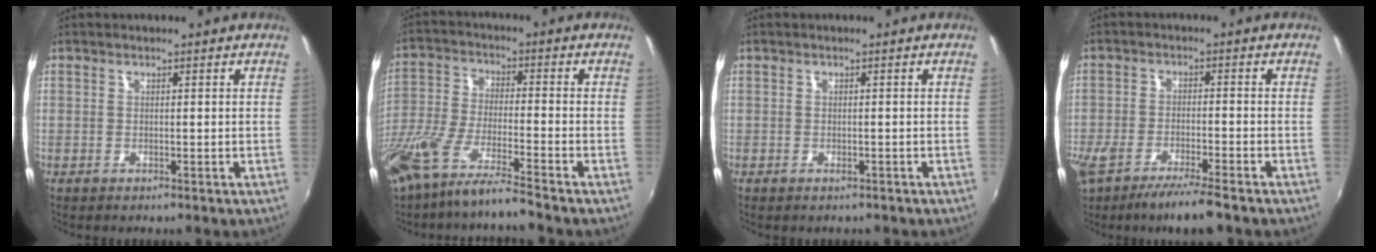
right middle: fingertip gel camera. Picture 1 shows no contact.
{"total": 12.0, "force": [-9.6, 0.4, 7.2], "torque": [-0.150, -0.030, -0.180]}
{"total": 0.8, "force": [-0.5, 0.5, 0.3], "torque": [-0.004, -0.001, -0.006]}
{"total": 9.6, "force": [-7.5, 1.4, 6.0], "torque": [-0.134, -0.029, -0.129]}